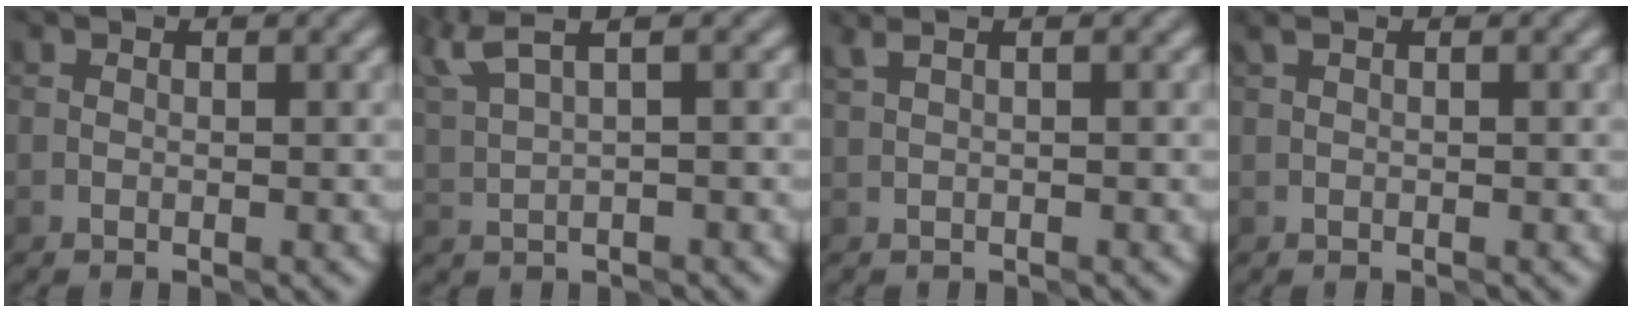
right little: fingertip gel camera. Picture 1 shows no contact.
{"total": 4.1, "force": [3.0, 1.1, 2.6], "torque": [-0.061, 0.013, 0.059]}
{"total": 0.8, "force": [0.4, 0.2, 0.7], "torque": [-0.010, 0.006, 0.009]}
{"total": 0.0}